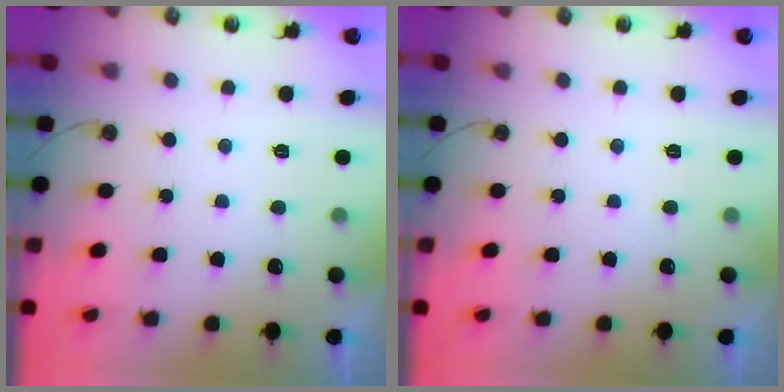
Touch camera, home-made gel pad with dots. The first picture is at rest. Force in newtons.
{"total": 0.0}